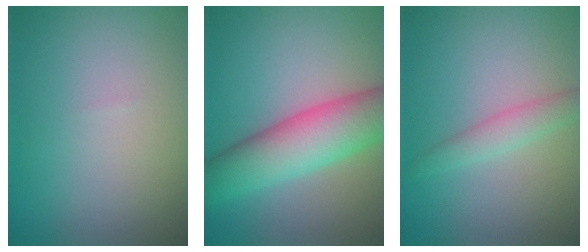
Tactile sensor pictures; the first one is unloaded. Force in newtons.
{"total": 8.2, "press": 8.2, "slide": 0.5}
{"total": 2.0, "press": 2.0, "slide": 0.0}